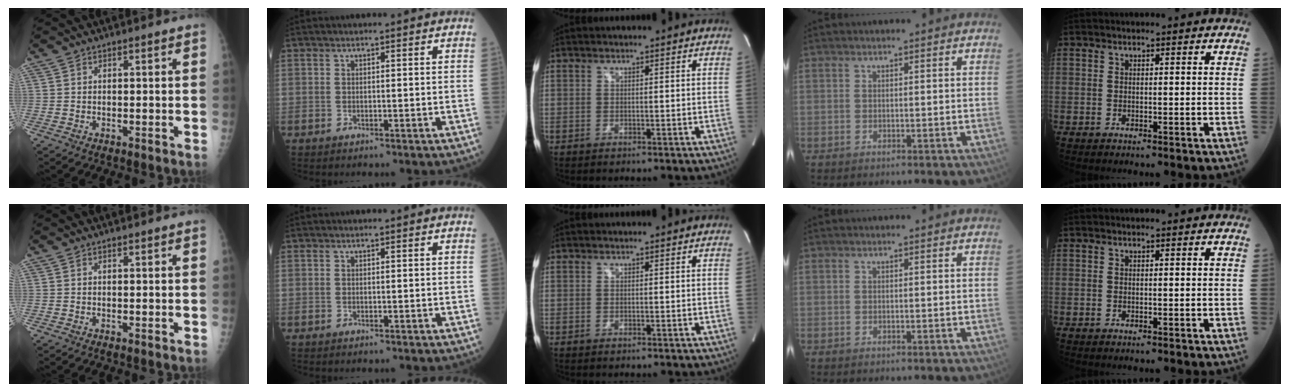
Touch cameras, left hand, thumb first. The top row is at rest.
{}